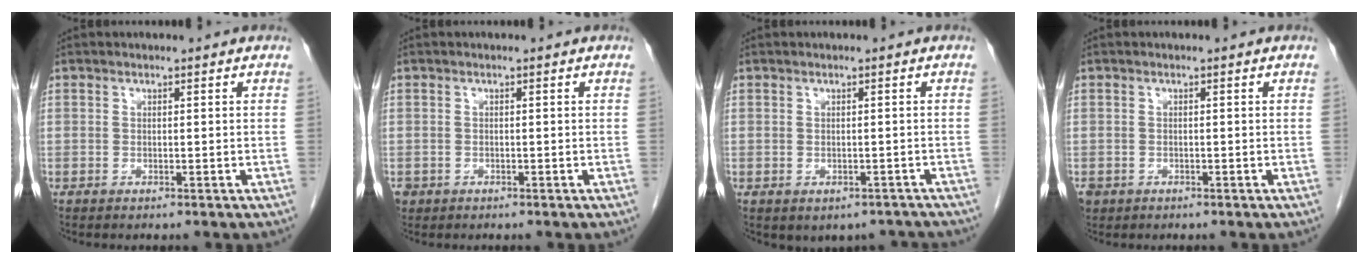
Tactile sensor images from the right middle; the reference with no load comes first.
{"total": 1.6, "force": [-0.8, 1.3, 0.3], "torque": [-0.011, 0.002, -0.012]}
{"total": 4.3, "force": [-3.2, 2.7, 1.0], "torque": [-0.001, 0.014, -0.036]}
{"total": 2.4, "force": [-1.4, 1.9, 0.6], "torque": [-0.015, 0.000, -0.022]}